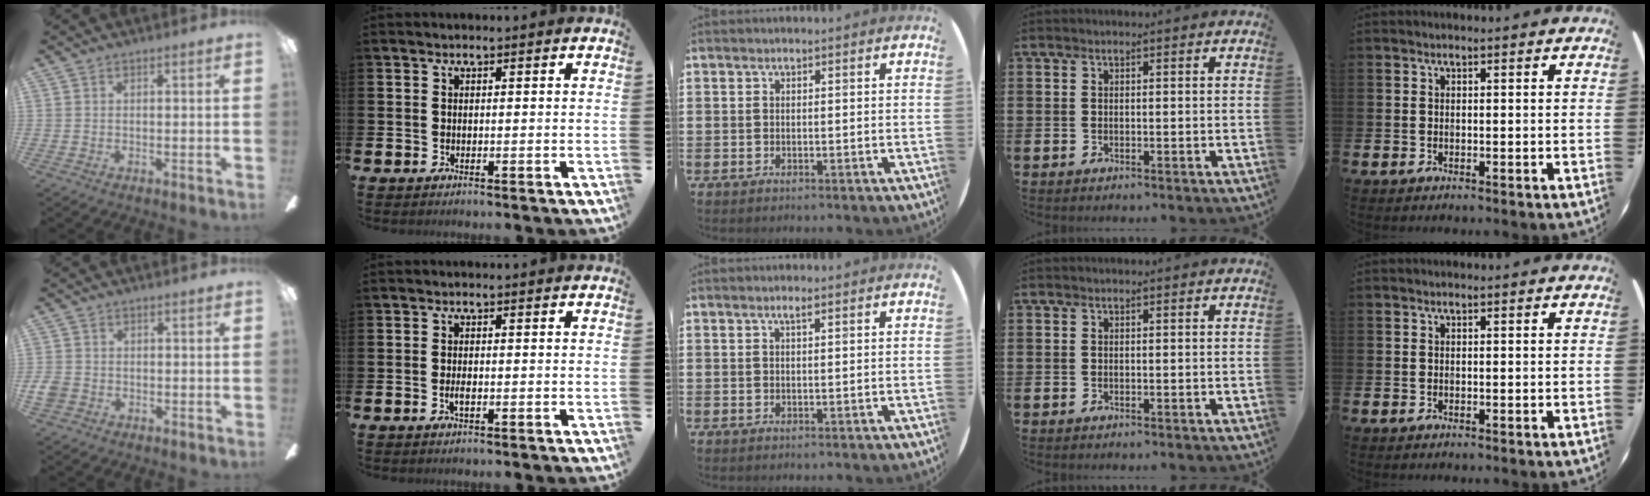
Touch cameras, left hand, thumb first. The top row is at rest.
{"thumb": {"total": 3.2, "force": [-0.9, 2.7, 1.5], "torque": [-0.029, 0.006, -0.017]}, "index": {"total": 1.3, "force": [-0.4, 0.5, 1.2], "torque": [-0.029, 0.003, -0.005]}, "middle": {"total": 1.1, "force": [0.6, 0.1, 0.9], "torque": [-0.019, 0.002, 0.011]}}